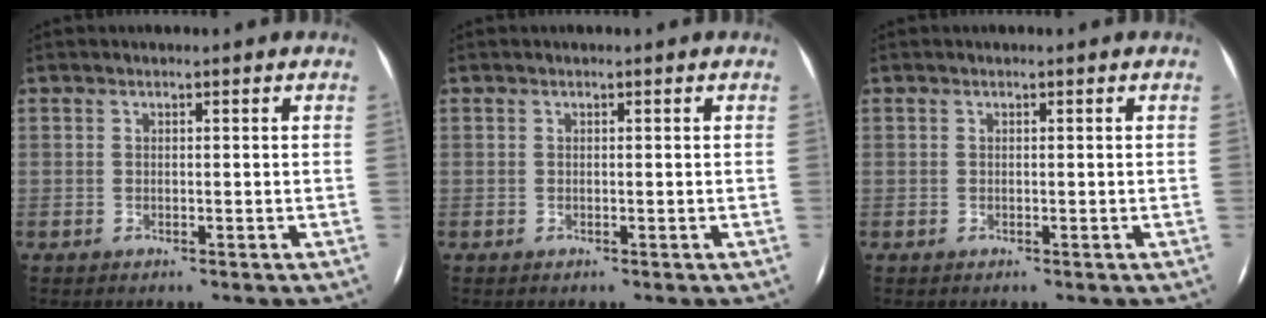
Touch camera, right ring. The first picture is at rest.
{"total": 0.0}
{"total": 0.0}